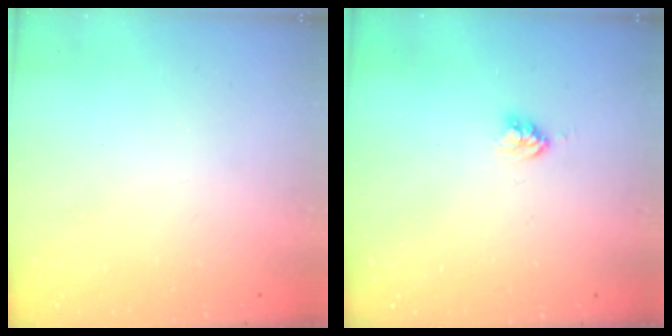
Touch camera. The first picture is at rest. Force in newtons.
{"total": 3.8, "press": 3.8, "slide": 0.3}